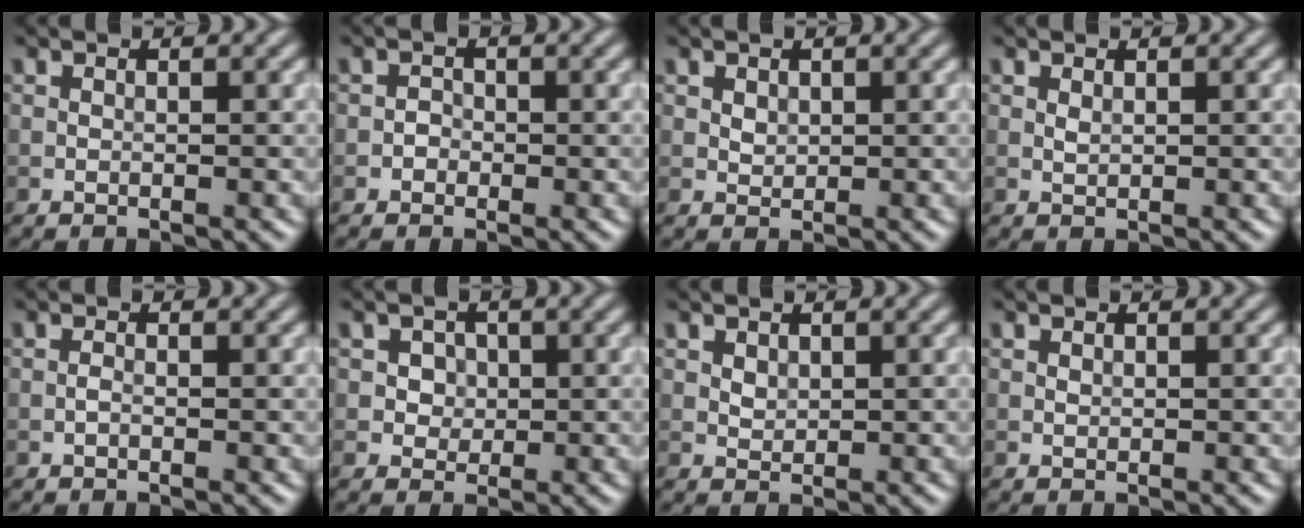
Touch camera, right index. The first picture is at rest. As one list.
[{"total": 0.9, "force": [-0.4, 0.7, 0.2], "torque": [0.002, 0.001, -0.008]}, {"total": 0.9, "force": [0.4, 0.7, 0.4], "torque": [-0.009, -0.002, 0.011]}, {"total": 0.5, "force": [0.3, 0.2, 0.4], "torque": [-0.011, -0.001, 0.006]}, {"total": 0.5, "force": [-0.3, 0.2, 0.4], "torque": [-0.010, 0.000, -0.007]}, {"total": 2.2, "force": [0.6, 1.9, 0.9], "torque": [-0.006, 0.001, 0.011]}, {"total": 0.9, "force": [0.5, 0.7, 0.5], "torque": [-0.010, -0.003, 0.012]}, {"total": 0.0}]